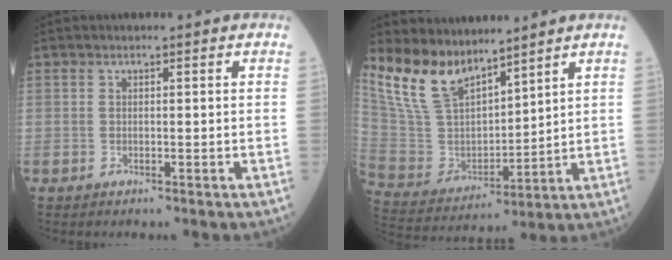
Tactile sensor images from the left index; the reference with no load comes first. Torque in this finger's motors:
{"motor_torque": [1.10, -1.04, 0.61, 0.15]}